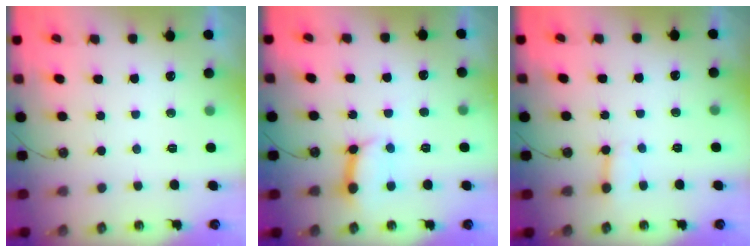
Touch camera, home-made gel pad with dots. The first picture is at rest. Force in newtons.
{"total": 11.0, "press": 10.9, "slide": 1.1}
{"total": 2.7, "press": 2.7, "slide": 0.3}